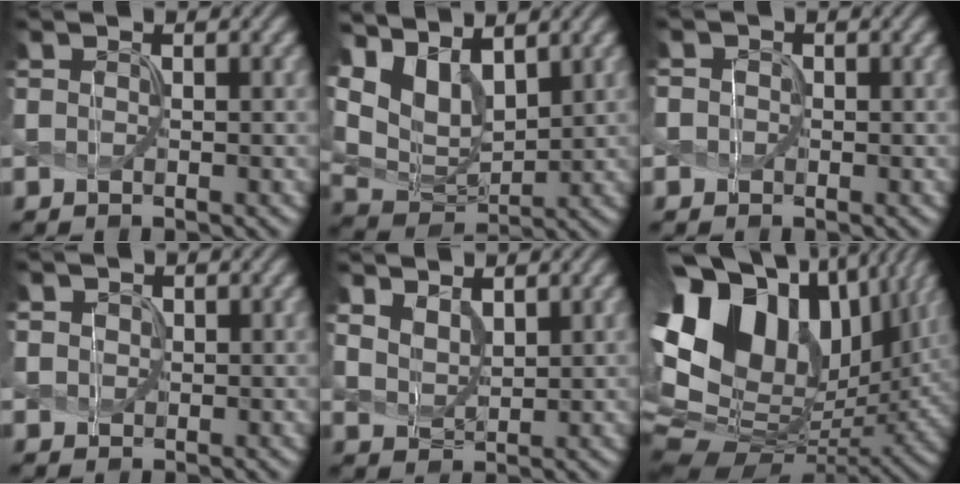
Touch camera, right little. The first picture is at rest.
{"total": 7.5, "force": [3.8, 4.1, 4.9], "torque": [-0.112, 0.003, 0.070]}
{"total": 1.4, "force": [0.0, 1.3, 0.4], "torque": [-0.002, 0.004, -0.015]}
{"total": 0.9, "force": [0.5, 0.8, 0.2], "torque": [-0.005, 0.000, 0.011]}
{"total": 2.7, "force": [2.0, 1.2, 1.2], "torque": [-0.038, 0.000, 0.040]}
{"total": 16.5, "force": [4.7, 11.4, 11.0], "torque": [-0.246, 0.031, 0.081]}